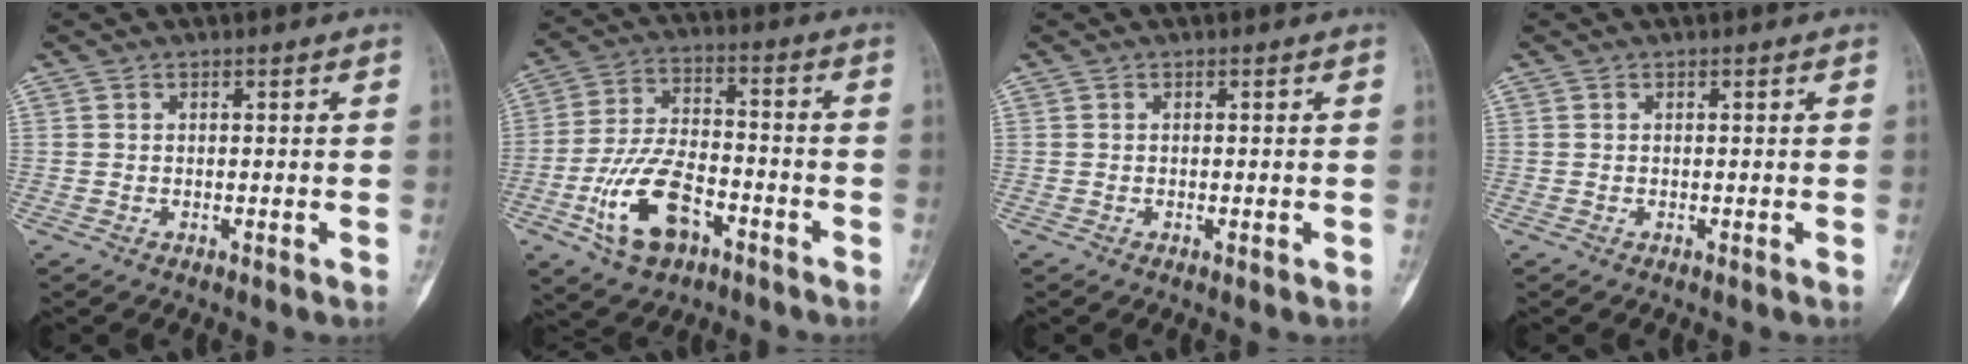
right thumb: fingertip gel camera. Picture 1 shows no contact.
{"total": 13.6, "force": [-6.1, 7.4, 9.6], "torque": [-0.178, 0.035, -0.112]}
{"total": 0.7, "force": [-0.2, 0.3, 0.6], "torque": [-0.010, -0.002, -0.002]}
{"total": 0.0}